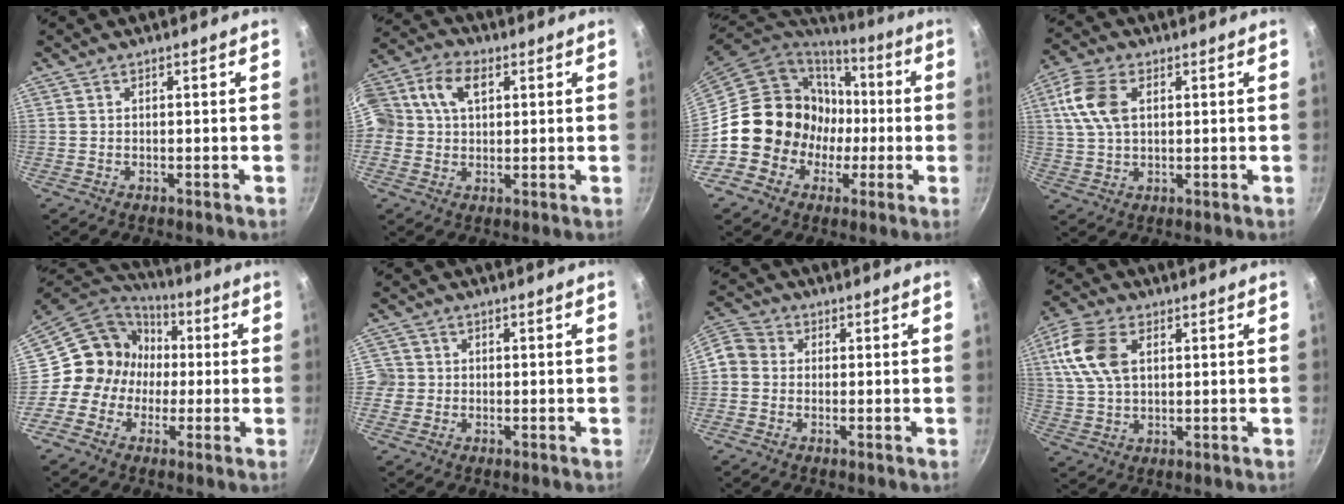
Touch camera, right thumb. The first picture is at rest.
{"total": 13.6, "force": [3.0, 10.1, 8.6], "torque": [-0.171, 0.033, 0.041]}
{"total": 18.3, "force": [-2.0, 16.6, 7.5], "torque": [-0.088, 0.047, -0.020]}
{"total": 9.2, "force": [2.4, 5.6, 6.9], "torque": [-0.136, 0.007, 0.041]}
{"total": 13.6, "force": [-0.4, 12.4, 5.6], "torque": [-0.045, 0.037, -0.025]}
{"total": 3.2, "force": [-0.5, 3.1, 0.6], "torque": [0.008, 0.010, -0.013]}
{"total": 6.3, "force": [-0.6, 5.6, 2.8], "torque": [-0.048, 0.022, -0.033]}
{"total": 11.2, "force": [3.1, 6.9, 8.3], "torque": [-0.160, 0.006, 0.055]}